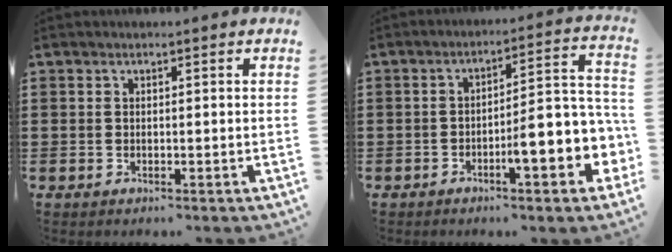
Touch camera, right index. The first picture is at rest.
{"total": 8.4, "force": [-3.2, 2.1, 7.4], "torque": [-0.105, -0.018, -0.057]}